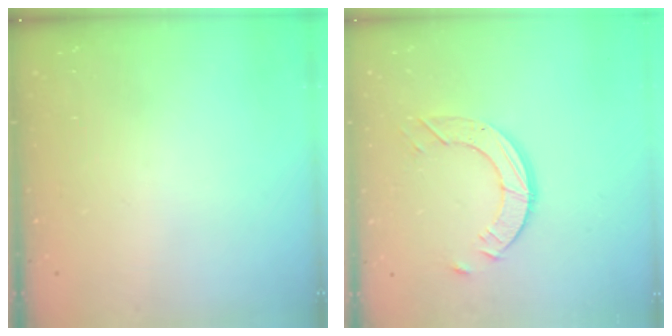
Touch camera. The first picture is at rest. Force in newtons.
{"total": 8.4, "press": 8.4, "slide": 0.5}